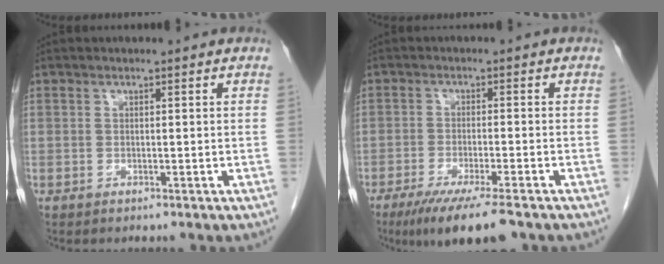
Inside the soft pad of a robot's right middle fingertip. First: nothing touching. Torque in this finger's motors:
{"motor_torque": [1.13, -0.88, 0.34, 0.06]}